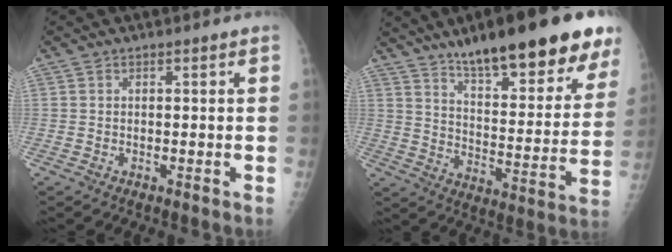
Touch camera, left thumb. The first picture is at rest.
{"total": 25.6, "force": [18.1, 6.3, 17.0], "torque": [-0.202, -0.068, 0.263]}